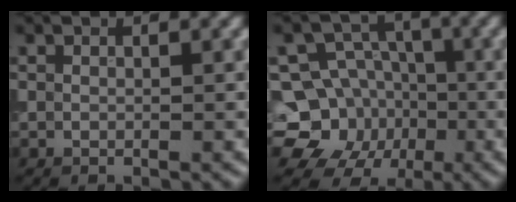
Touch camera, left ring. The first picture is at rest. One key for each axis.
{"total": 9.9, "fx": -2.6, "fy": 9.0, "fz": 3.2, "tx": -0.047, "ty": 0.001, "tz": -0.077}